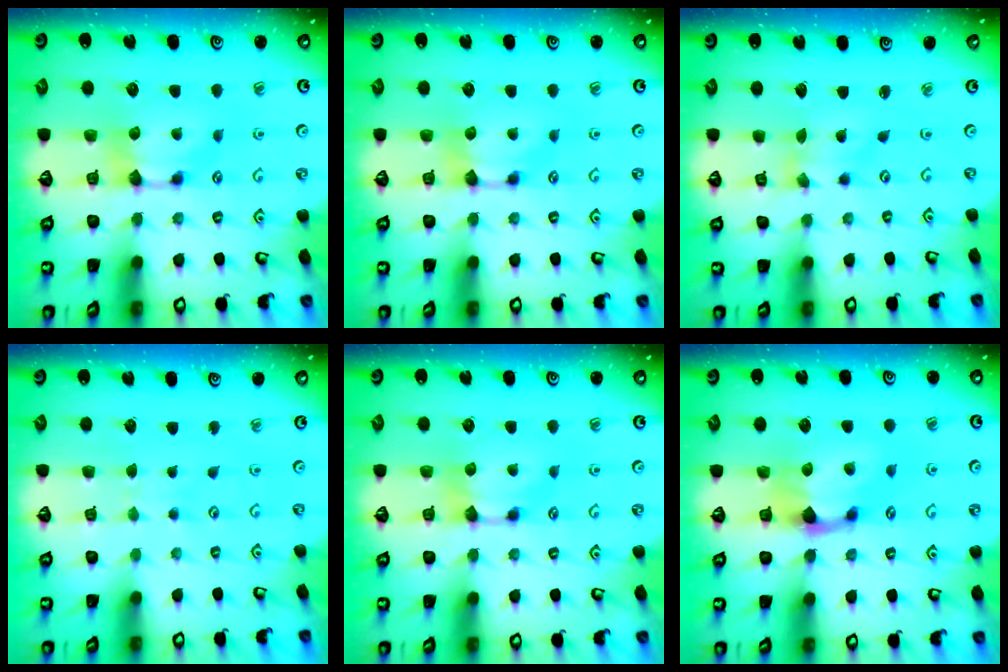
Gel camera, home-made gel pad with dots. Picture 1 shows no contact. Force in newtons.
{"total": 0.0}
{"total": 1.6, "press": 1.2, "slide": 1.1}
{"total": 3.8, "press": 3.8, "slide": 0.5}
{"total": 0.0}
{"total": 1.4, "press": 0.7, "slide": 1.1}